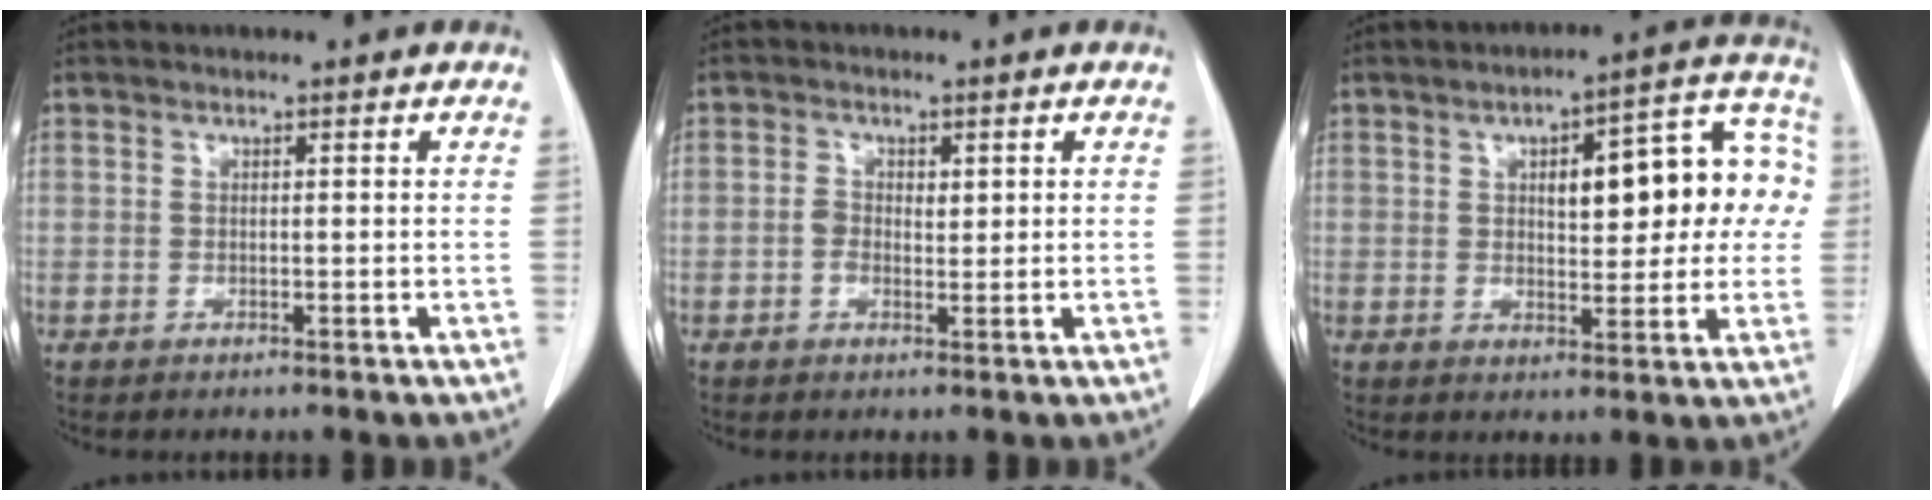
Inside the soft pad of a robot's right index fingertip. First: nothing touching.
{"total": 2.5, "force": [0.2, 1.8, 1.7], "torque": [-0.031, 0.005, 0.004]}
{"total": 14.5, "force": [2.5, 5.4, 13.2], "torque": [-0.159, 0.044, 0.035]}